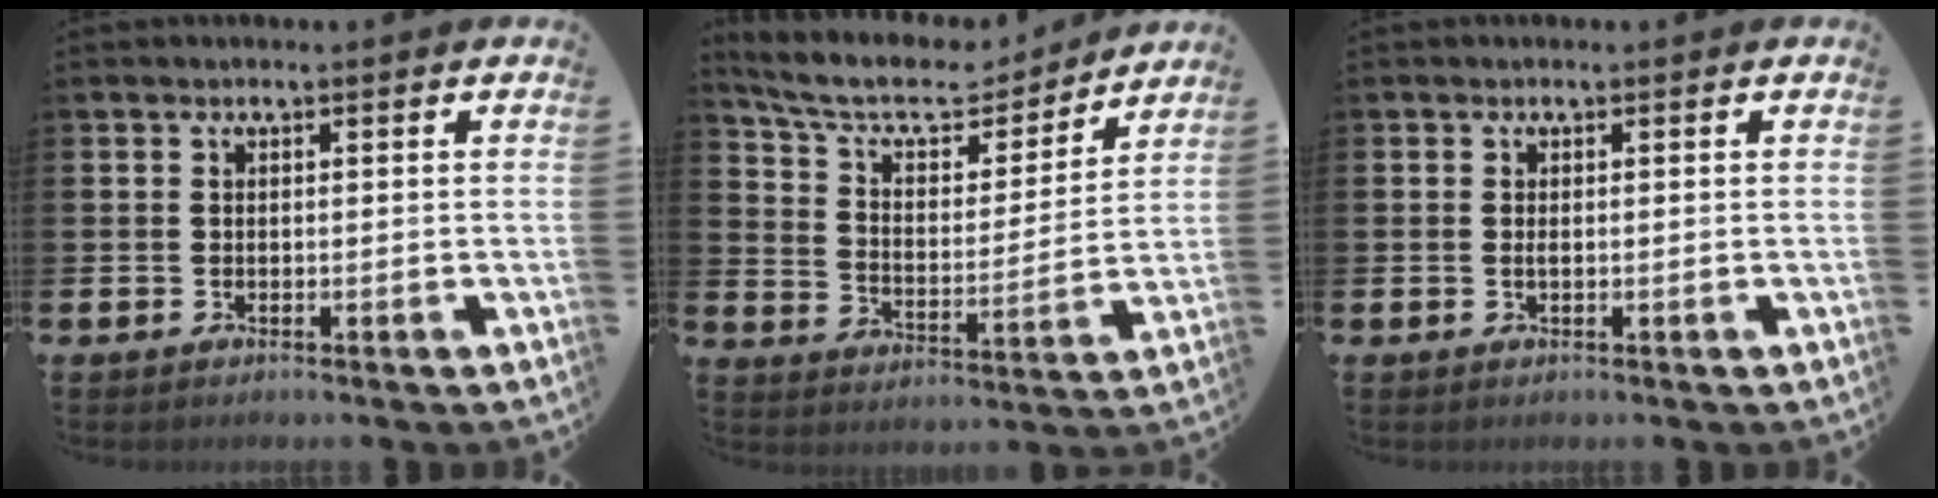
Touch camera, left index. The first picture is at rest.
{"total": 9.2, "force": [7.7, 3.5, 3.5], "torque": [-0.094, -0.053, 0.128]}
{"total": 0.5, "force": [0.0, 0.1, 0.5], "torque": [-0.015, 0.001, 0.001]}